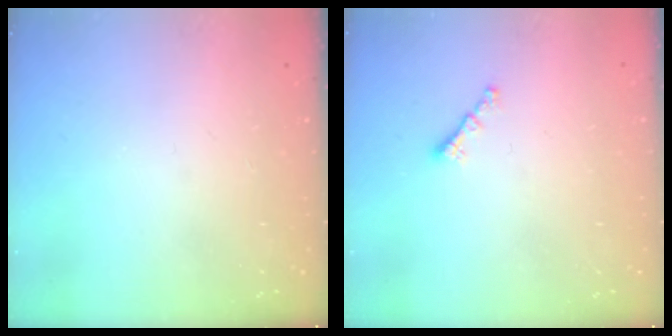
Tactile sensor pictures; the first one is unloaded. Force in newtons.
{"total": 0.6, "press": 0.5, "slide": 0.4}